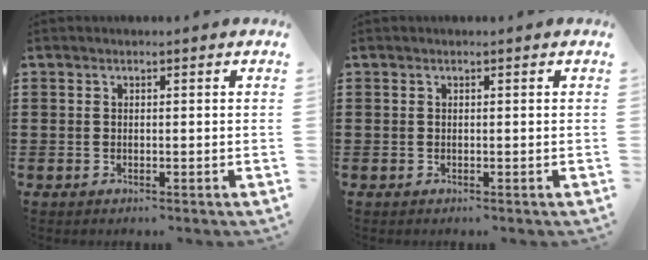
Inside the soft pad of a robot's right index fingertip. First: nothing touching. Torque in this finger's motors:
{"motor_torque": [0.00, 0.00, 0.00, 0.00]}